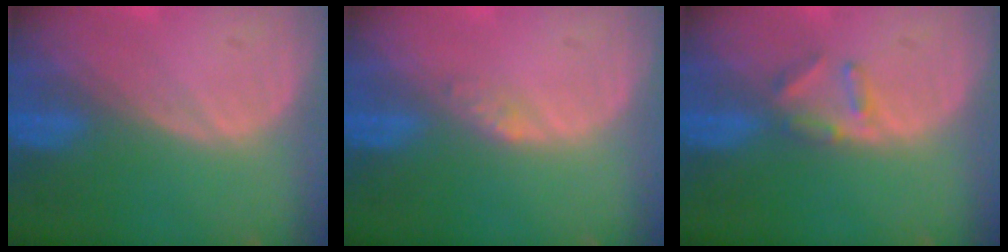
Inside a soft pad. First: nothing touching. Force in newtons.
{"total": 1.2, "press": 1.2, "slide": 0.1}
{"total": 2.8, "press": 2.7, "slide": 0.4}